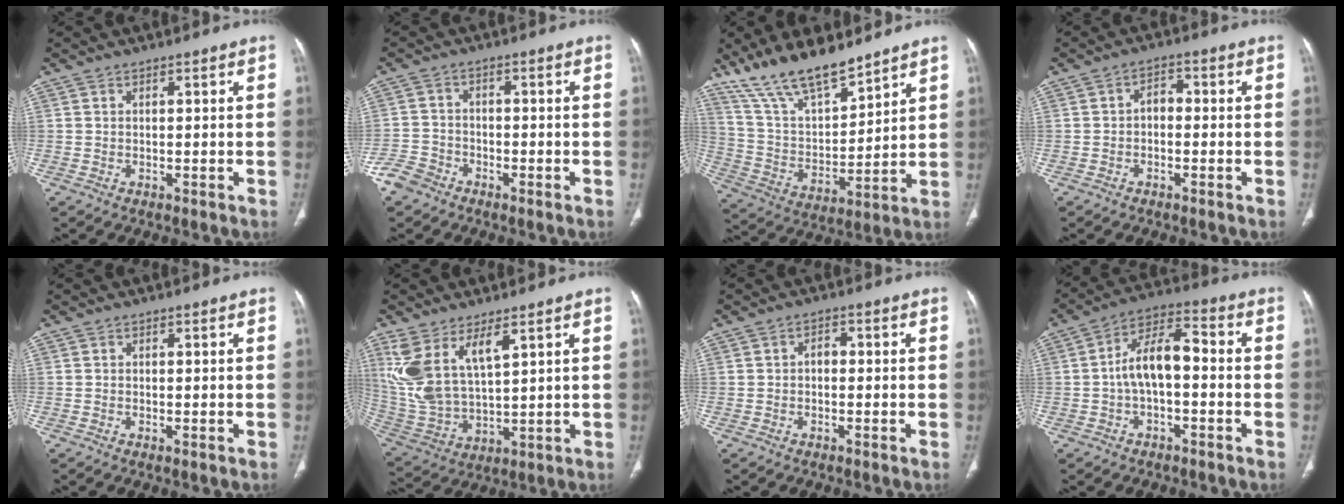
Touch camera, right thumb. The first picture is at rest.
{"total": 4.5, "force": [-3.3, 2.9, 0.9], "torque": [-0.008, 0.015, -0.070]}
{"total": 16.8, "force": [13.5, 5.0, 8.6], "torque": [-0.129, -0.067, 0.259]}
{"total": 2.9, "force": [-0.6, 2.0, 2.0], "torque": [-0.020, 0.017, -0.020]}
{"total": 0.5, "force": [-0.2, 0.1, 0.4], "torque": [-0.011, -0.002, -0.005]}
{"total": 12.7, "force": [6.4, 5.3, 9.6], "torque": [-0.205, -0.026, 0.147]}
{"total": 2.0, "force": [-0.3, 1.3, 1.5], "torque": [-0.017, 0.010, -0.009]}
{"total": 9.5, "force": [-1.1, 4.7, 8.1], "torque": [-0.140, 0.041, -0.030]}